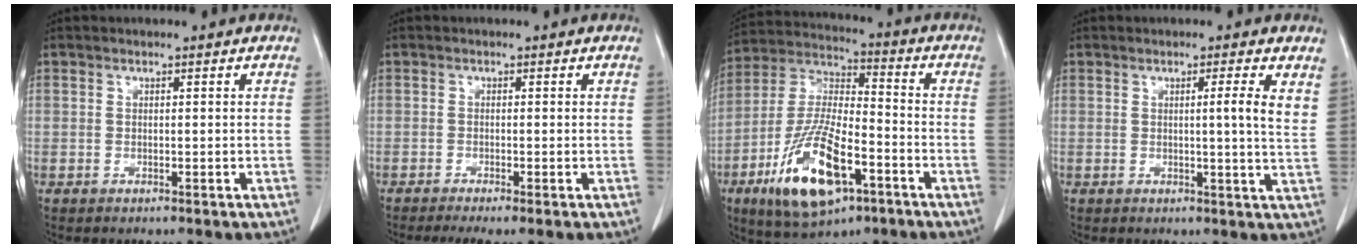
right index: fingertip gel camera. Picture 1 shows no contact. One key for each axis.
{"total": 4.0, "fx": -3.1, "fy": 0.0, "fz": 2.5, "tx": -0.036, "ty": -0.010, "tz": -0.049}
{"total": 17.1, "fx": -7.7, "fy": 5.8, "fz": 14.2, "tx": -0.291, "ty": -0.012, "tz": -0.132}
{"total": 3.9, "fx": 1.5, "fy": -0.6, "fz": 3.6, "tx": -0.048, "ty": -0.008, "tz": 0.017}